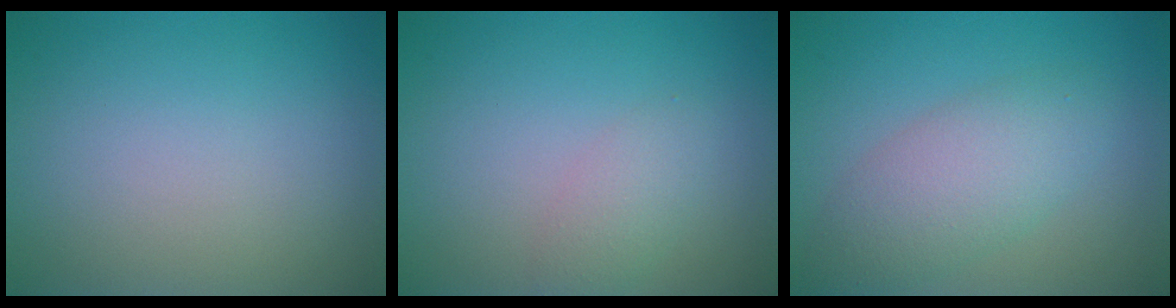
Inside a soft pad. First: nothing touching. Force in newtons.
{"total": 1.7, "press": 1.7, "slide": 0.1}
{"total": 4.4, "press": 4.4, "slide": 0.2}